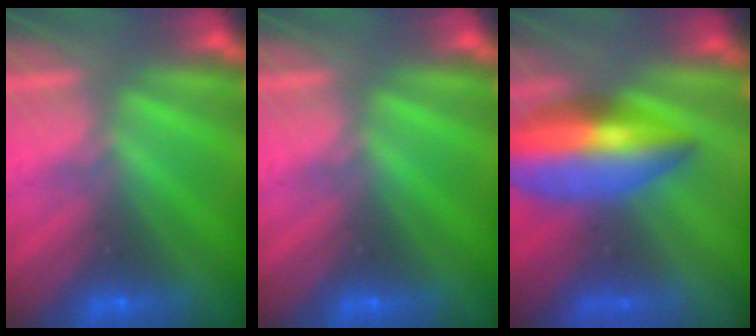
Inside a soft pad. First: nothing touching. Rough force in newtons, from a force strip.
{"total": 0.0}
{"total": 6.8}